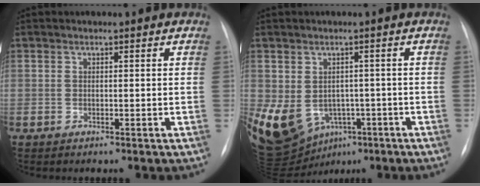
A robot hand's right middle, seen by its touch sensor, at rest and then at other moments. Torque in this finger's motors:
{"motor_torque": [0.50, 0.02, 1.05, 0.21]}